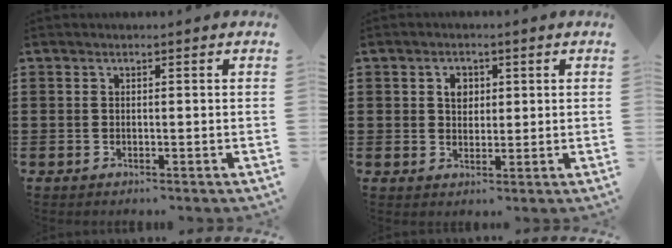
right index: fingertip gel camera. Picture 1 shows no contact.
{"total": 2.9, "force": [0.8, 2.2, 1.7], "torque": [-0.033, 0.007, 0.012]}